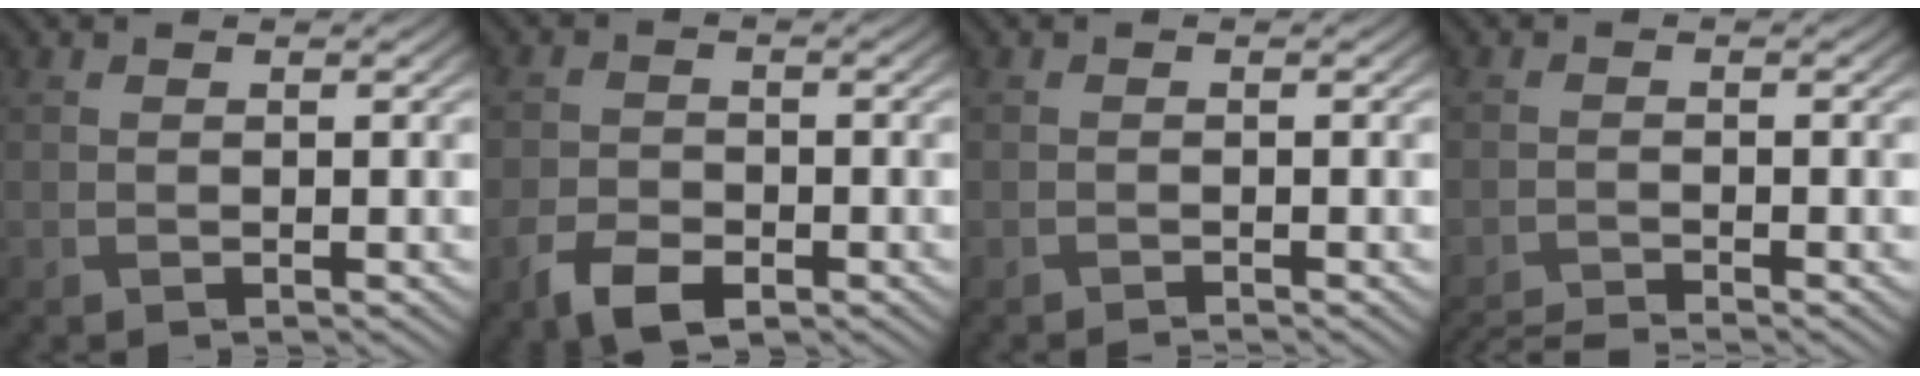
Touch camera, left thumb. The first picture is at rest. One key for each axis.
{"total": 5.1, "fx": -2.7, "fy": 3.0, "fz": 3.0, "tx": -0.068, "ty": -0.012, "tz": -0.055}
{"total": 0.5, "fx": -0.5, "fy": -0.2, "fz": 0.1, "tx": 0.000, "ty": 0.004, "tz": -0.012}
{"total": 3.5, "fx": -3.2, "fy": 0.1, "fz": 1.5, "tx": -0.029, "ty": -0.001, "tz": -0.068}